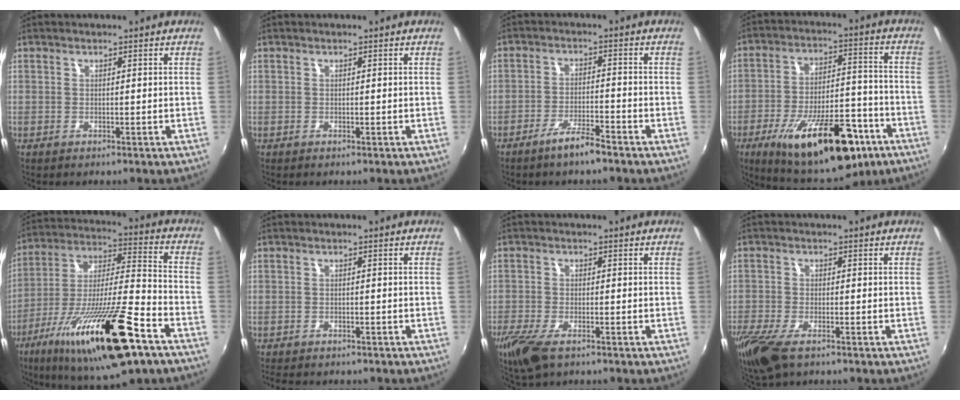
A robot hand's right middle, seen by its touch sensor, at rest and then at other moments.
{"total": 0.0}
{"total": 5.1, "force": [-4.0, 0.6, 3.1], "torque": [-0.073, -0.002, -0.072]}
{"total": 23.1, "force": [-12.9, 9.0, 16.9], "torque": [-0.277, -0.015, -0.180]}
{"total": 25.9, "force": [-14.0, 5.2, 21.2], "torque": [-0.377, -0.051, -0.240]}
{"total": 4.5, "force": [-3.8, 1.5, 1.7], "torque": [-0.043, -0.018, -0.058]}
{"total": 7.8, "force": [-5.1, 2.8, 5.1], "torque": [-0.128, -0.030, -0.100]}
{"total": 10.7, "force": [-7.0, 4.0, 7.0], "torque": [-0.170, -0.045, -0.135]}